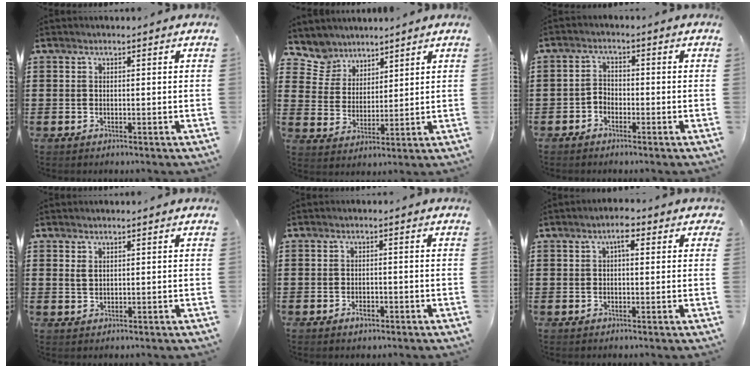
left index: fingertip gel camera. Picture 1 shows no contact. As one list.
[{"total": 5.7, "force": [4.6, 3.3, 0.1], "torque": [-0.035, -0.013, 0.086]}, {"total": 2.1, "force": [-1.7, 1.2, 0.4], "torque": [-0.014, 0.006, -0.038]}, {"total": 1.4, "force": [0.7, 0.7, 1.0], "torque": [-0.022, 0.003, 0.013]}, {"total": 1.8, "force": [-1.0, 1.0, 1.2], "torque": [-0.024, 0.000, -0.020]}, {"total": 3.1, "force": [1.0, 1.3, 2.6], "torque": [-0.038, 0.006, 0.011]}]